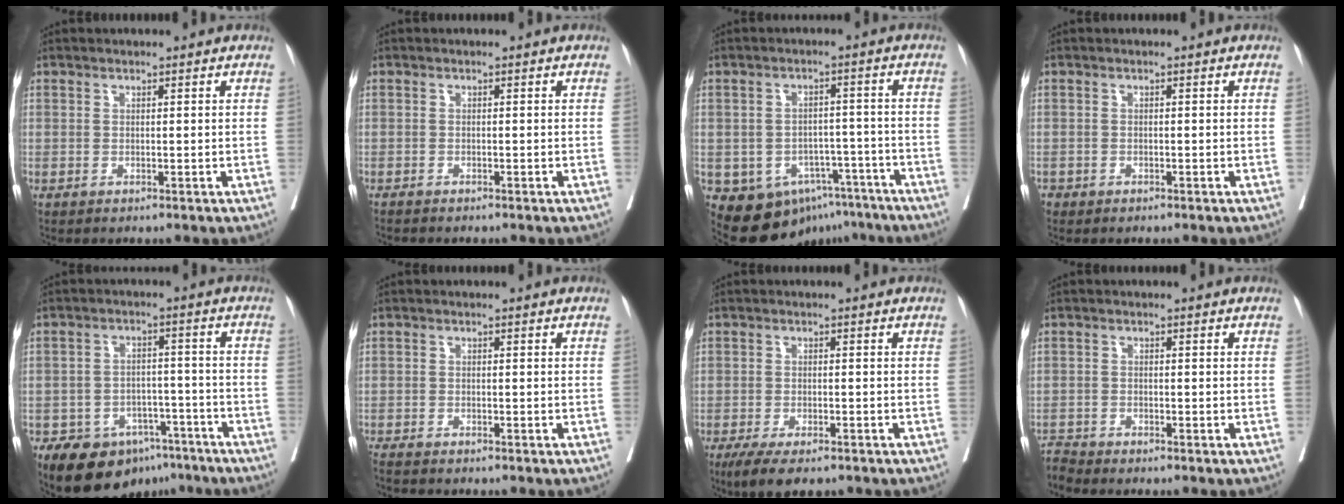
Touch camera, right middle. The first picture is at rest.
{"total": 1.4, "force": [-1.3, 0.0, 0.5], "torque": [-0.008, 0.000, -0.019]}
{"total": 10.9, "force": [-6.8, 7.7, 3.8], "torque": [-0.045, 0.032, -0.086]}
{"total": 1.1, "force": [-0.8, 0.7, 0.2], "torque": [-0.006, 0.001, -0.014]}
{"total": 11.7, "force": [-8.3, 6.7, 4.6], "torque": [-0.055, 0.023, -0.124]}
{"total": 3.7, "force": [-3.3, -0.1, 1.5], "torque": [-0.022, -0.008, -0.055]}
{"total": 7.0, "force": [-5.1, 2.2, 4.2], "torque": [-0.062, -0.011, -0.081]}
{"total": 2.4, "force": [-2.3, -0.6, -0.6], "torque": [0.011, -0.016, -0.043]}